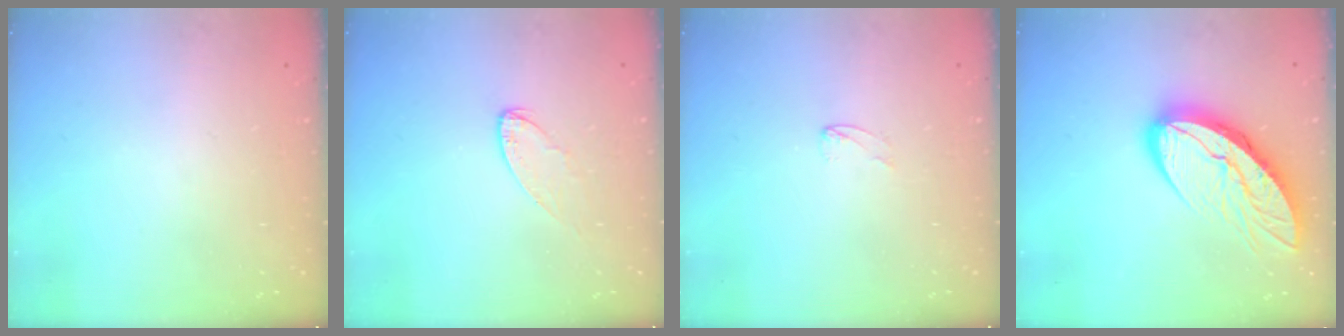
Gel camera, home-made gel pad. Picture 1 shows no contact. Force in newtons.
{"total": 5.7, "press": 5.7, "slide": 0.4}
{"total": 1.7, "press": 1.7, "slide": 0.1}
{"total": 14.5, "press": 14.5, "slide": 1.3}